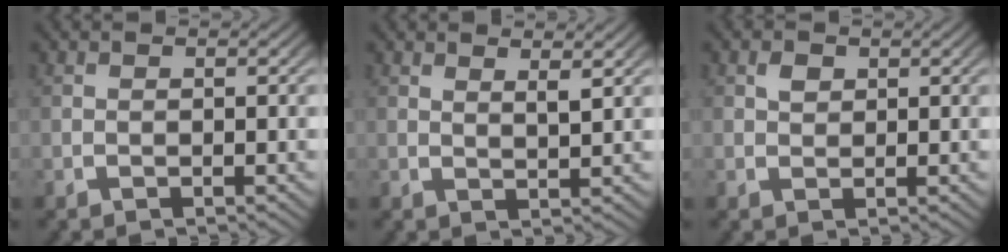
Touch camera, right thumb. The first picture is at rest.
{"total": 1.9, "force": [1.7, 0.2, 0.8], "torque": [-0.015, -0.002, 0.033]}
{"total": 1.2, "force": [0.7, 0.8, 0.4], "torque": [-0.003, -0.001, 0.017]}